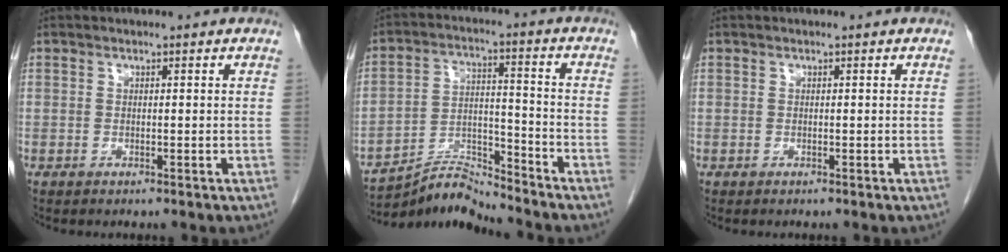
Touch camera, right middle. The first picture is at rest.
{"total": 8.2, "force": [-8.2, -0.9, 0.1], "torque": [-0.005, 0.022, -0.148]}
{"total": 0.0}